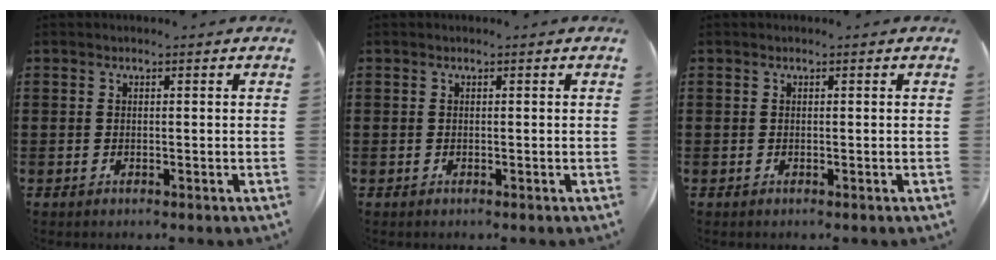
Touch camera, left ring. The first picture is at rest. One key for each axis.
{"total": 0.0}
{"total": 0.0}